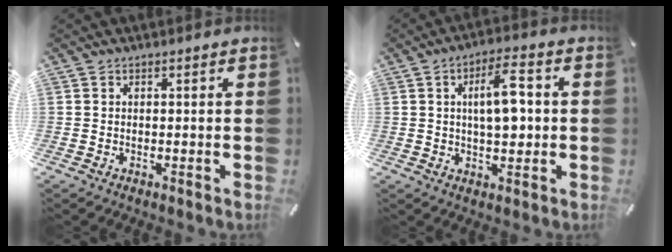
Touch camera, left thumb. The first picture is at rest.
{"total": 10.1, "force": [1.0, 4.5, 9.0], "torque": [-0.146, 0.004, 0.013]}